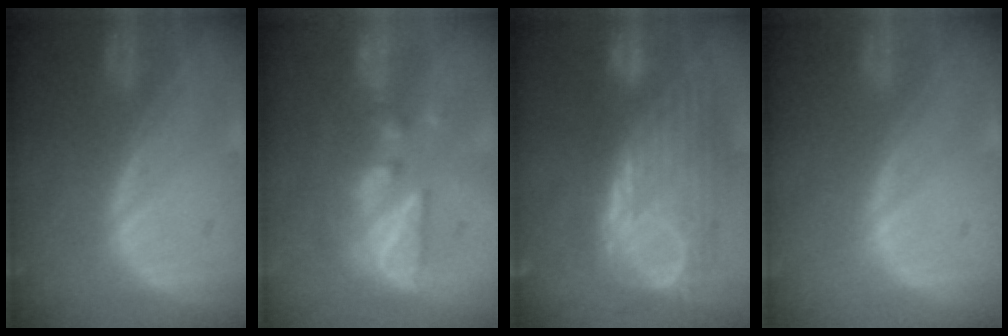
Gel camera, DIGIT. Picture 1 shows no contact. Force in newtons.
{"total": 9.0, "press": 7.9, "slide": 4.4}
{"total": 11.5, "press": 10.4, "slide": 4.9}
{"total": 0.0}